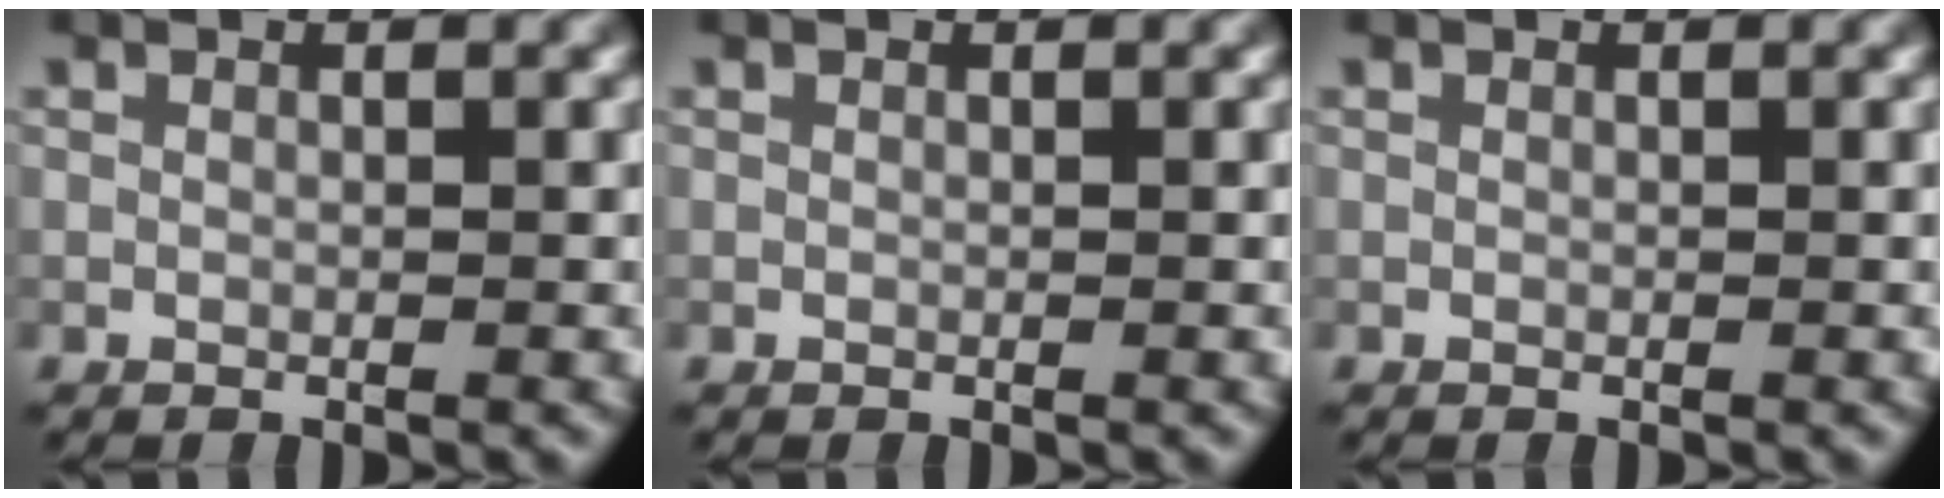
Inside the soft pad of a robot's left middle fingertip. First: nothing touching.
{"total": 0.0}
{"total": 0.0}